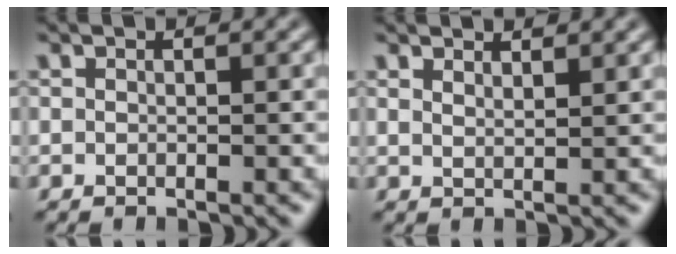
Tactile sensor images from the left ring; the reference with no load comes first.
{"total": 2.0, "force": [1.8, 0.5, 0.8], "torque": [-0.006, 0.002, 0.020]}